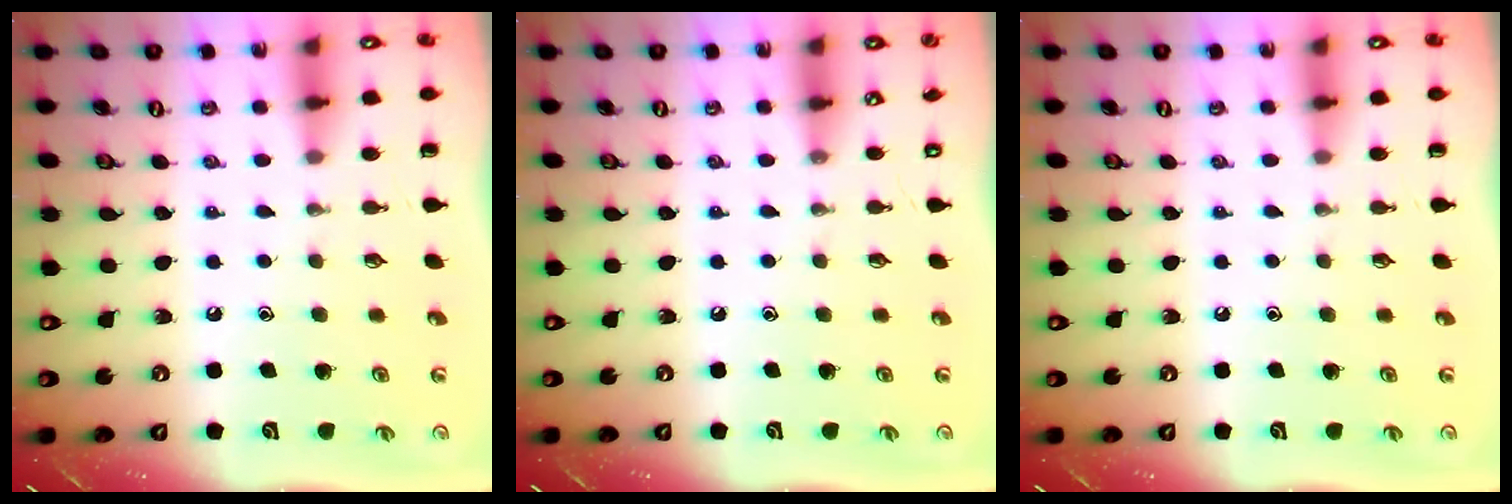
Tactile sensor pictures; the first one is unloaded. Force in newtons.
{"total": 0.0}
{"total": 0.0}